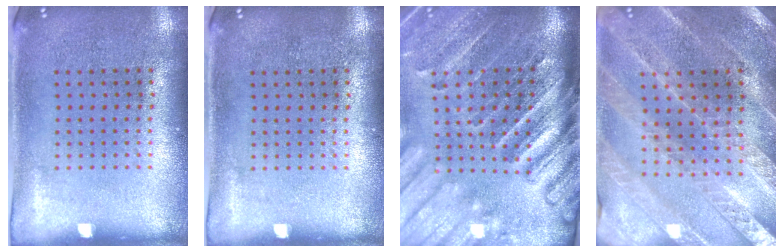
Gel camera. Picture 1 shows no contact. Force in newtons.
{"total": 0.0}
{"total": 4.3, "press": 3.4, "slide": 2.7}
{"total": 2.4, "press": 2.4, "slide": 0.3}